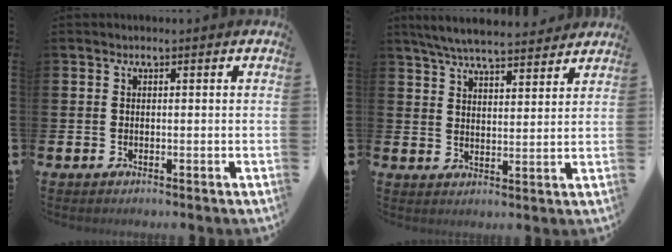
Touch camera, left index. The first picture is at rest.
{"total": 6.3, "force": [6.0, 0.7, 1.6], "torque": [-0.043, -0.030, 0.107]}